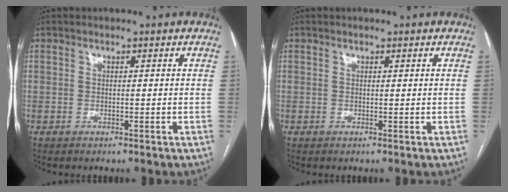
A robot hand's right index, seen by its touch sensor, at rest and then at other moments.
{"total": 0.0}